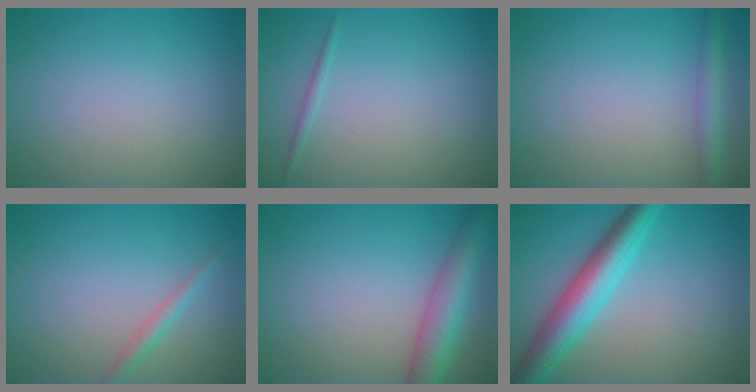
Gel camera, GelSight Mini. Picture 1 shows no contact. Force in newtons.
{"total": 0.7, "press": 0.7, "slide": 0.0}
{"total": 2.3, "press": 2.3, "slide": 0.0}
{"total": 1.4, "press": 1.4, "slide": 0.1}
{"total": 5.6, "press": 5.6, "slide": 0.2}
{"total": 6.4, "press": 6.4, "slide": 0.1}